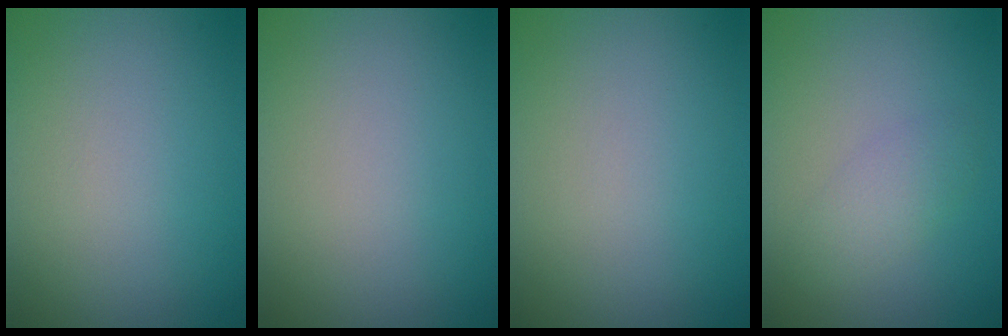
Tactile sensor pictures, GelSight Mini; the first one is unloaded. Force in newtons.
{"total": 0.0}
{"total": 0.0}
{"total": 2.0, "press": 2.0, "slide": 0.2}